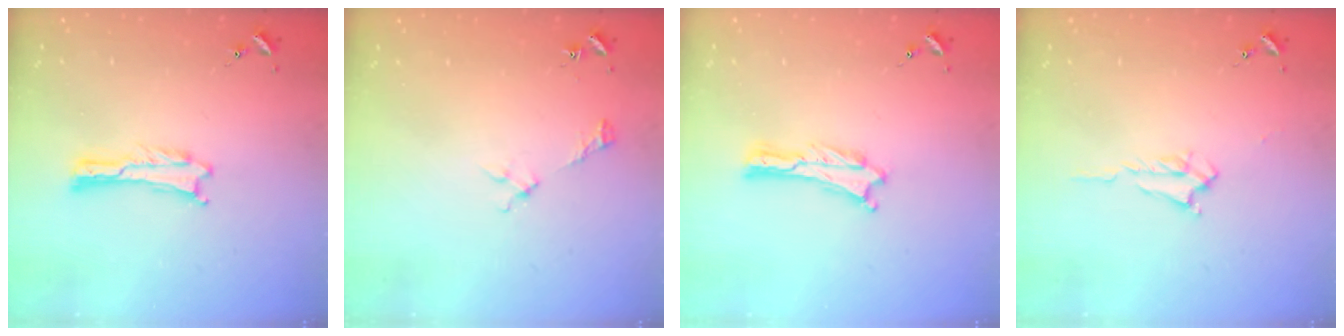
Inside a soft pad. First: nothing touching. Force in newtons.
{"total": 2.2, "press": 2.2, "slide": 0.3}
{"total": 0.0}
{"total": 1.7, "press": 1.7, "slide": 0.3}